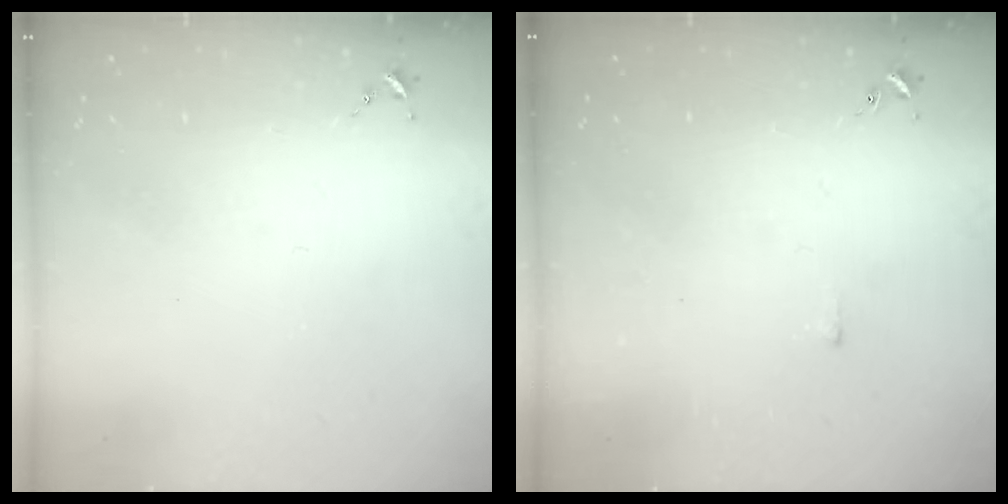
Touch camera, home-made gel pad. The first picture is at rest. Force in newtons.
{"total": 1.8, "press": 1.8, "slide": 0.3}